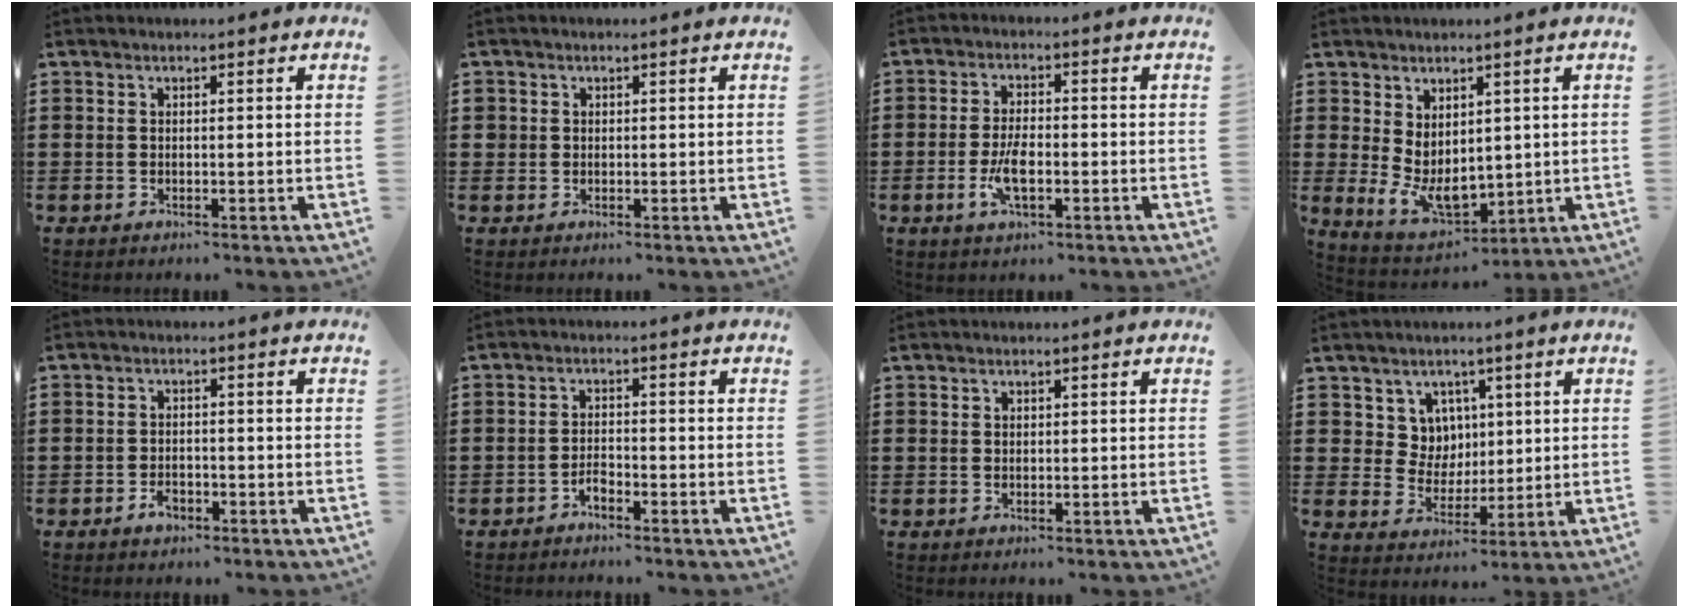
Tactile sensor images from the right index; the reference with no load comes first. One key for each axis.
{"total": 1.3, "fx": 0.4, "fy": 1.2, "fz": 0.1, "tx": -0.005, "ty": 0.006, "tz": 0.007}
{"total": 5.2, "fx": -1.4, "fy": 2.1, "fz": 4.6, "tx": -0.098, "ty": -0.001, "tz": -0.030}
{"total": 6.5, "fx": 1.1, "fy": 4.5, "fz": 4.5, "tx": -0.098, "ty": -0.004, "tz": 0.022}
{"total": 2.1, "fx": -1.3, "fy": 1.2, "fz": 1.1, "tx": -0.022, "ty": 0.000, "tz": -0.027}
{"total": 2.0, "fx": -1.6, "fy": 0.7, "fz": 0.9, "tx": -0.022, "ty": 0.002, "tz": -0.033}
{"total": 0.5, "fx": 0.3, "fy": 0.4, "fz": 0.1, "tx": -0.003, "ty": 0.003, "tz": 0.006}
{"total": 6.2, "fx": 2.7, "fy": 5.5, "fz": 1.3, "tx": -0.055, "ty": 0.011, "tz": 0.052}